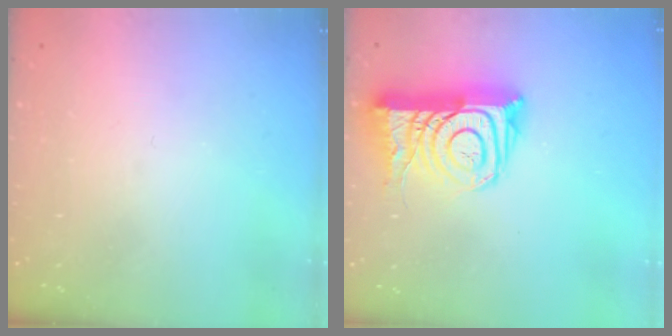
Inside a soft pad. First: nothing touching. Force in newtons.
{"total": 16.4, "press": 16.3, "slide": 1.5}